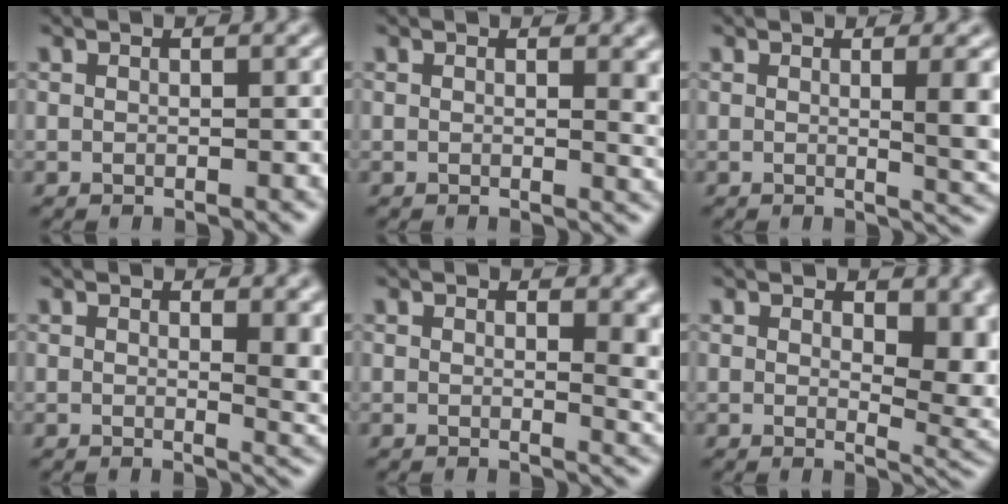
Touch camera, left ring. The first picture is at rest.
{"total": 2.4, "force": [0.7, 0.9, 2.2], "torque": [-0.021, -0.003, 0.010]}
{"total": 4.3, "force": [0.5, 1.2, 4.1], "torque": [-0.041, -0.002, 0.007]}
{"total": 4.0, "force": [1.0, 1.4, 3.6], "torque": [-0.037, -0.006, 0.017]}
{"total": 4.1, "force": [1.0, 1.8, 3.6], "torque": [-0.032, -0.009, 0.016]}
{"total": 6.8, "force": [1.5, 3.6, 5.6], "torque": [-0.057, -0.014, 0.032]}